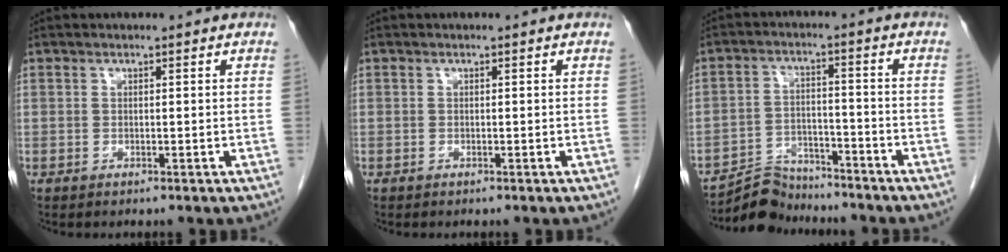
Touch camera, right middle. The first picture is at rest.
{"total": 0.0}
{"total": 6.9, "force": [-6.6, 1.7, -0.5], "torque": [0.008, 0.009, -0.118]}